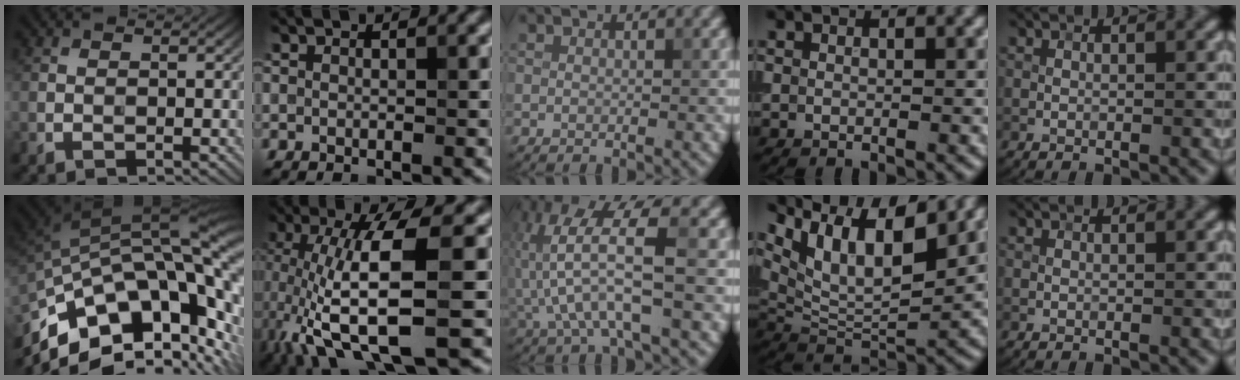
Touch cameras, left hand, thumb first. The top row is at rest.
{"thumb": {"total": 17.4, "force": [-6.4, 8.6, 13.7], "torque": [-0.249, -0.017, -0.091]}, "index": {"total": 10.3, "force": [-1.9, 2.8, 9.7], "torque": [-0.192, -0.001, -0.034]}, "middle": {"total": 7.4, "force": [-1.1, 2.1, 7.0], "torque": [-0.162, 0.019, -0.024]}, "ring": {"total": 10.4, "force": [6.2, 3.8, 7.4], "torque": [-0.133, 0.000, 0.115]}}